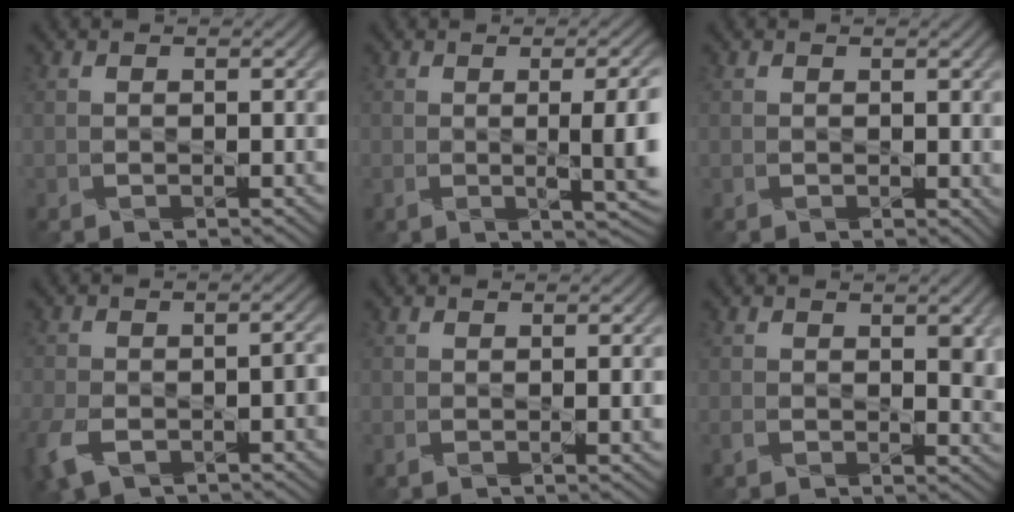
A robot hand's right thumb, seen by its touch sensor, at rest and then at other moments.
{"total": 6.5, "force": [-0.7, 1.4, 6.3], "torque": [-0.090, -0.003, -0.004]}
{"total": 1.7, "force": [0.3, 1.2, 1.1], "torque": [-0.017, -0.005, 0.005]}
{"total": 6.0, "force": [-3.3, 3.1, 4.0], "torque": [-0.086, -0.007, -0.061]}
{"total": 1.2, "force": [-0.3, 0.3, 1.1], "torque": [-0.018, -0.001, -0.004]}
{"total": 4.3, "force": [0.8, 2.9, 3.1], "torque": [-0.053, -0.013, 0.016]}